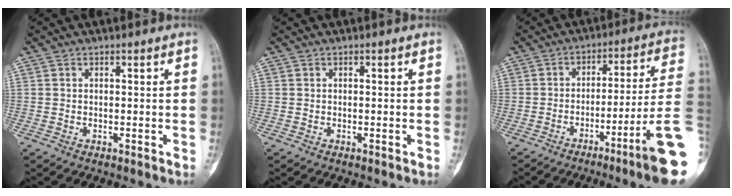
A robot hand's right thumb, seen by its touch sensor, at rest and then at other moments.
{"total": 0.0}
{"total": 16.0, "force": [-6.5, -0.5, 14.6], "torque": [-0.173, 0.033, -0.100]}